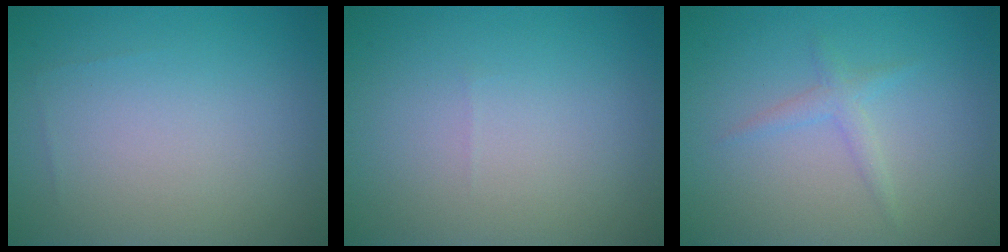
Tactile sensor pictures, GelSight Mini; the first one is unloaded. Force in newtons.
{"total": 0.0}
{"total": 1.4, "press": 1.4, "slide": 0.0}